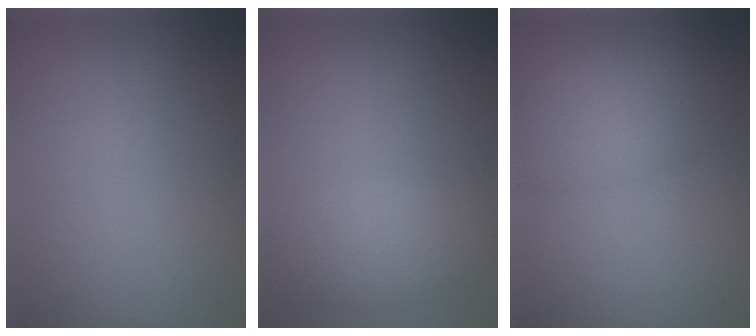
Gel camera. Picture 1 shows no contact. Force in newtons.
{"total": 3.3, "press": 3.3, "slide": 0.1}
{"total": 4.6, "press": 4.6, "slide": 0.2}